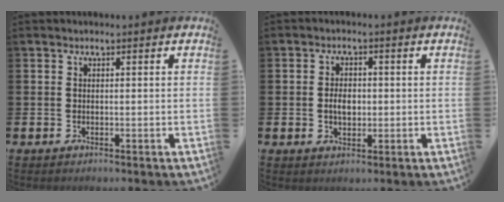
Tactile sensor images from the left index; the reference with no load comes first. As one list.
[{"total": 3.0, "force": [0.0, 2.0, 2.3], "torque": [-0.025, 0.001, -0.007]}]